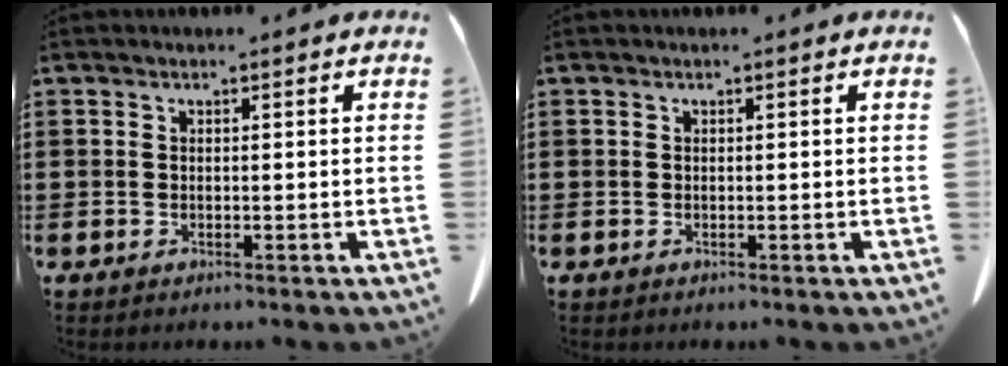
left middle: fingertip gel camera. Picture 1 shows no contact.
{"total": 0.0}